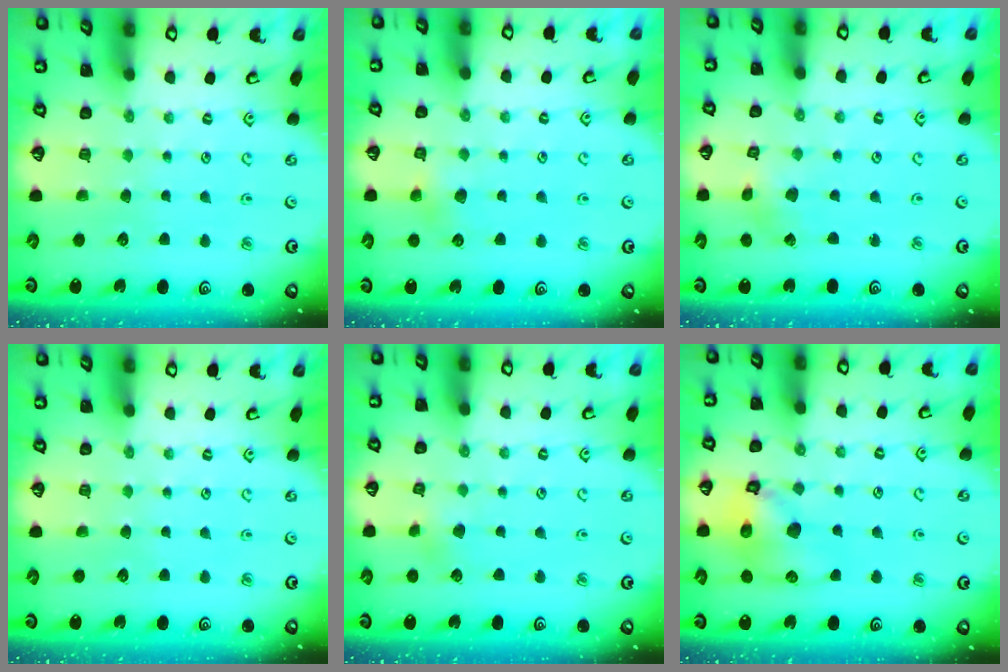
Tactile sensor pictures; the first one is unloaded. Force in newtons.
{"total": 4.6, "press": 4.4, "slide": 1.3}
{"total": 2.3, "press": 2.3, "slide": 0.3}
{"total": 0.0}
{"total": 3.8, "press": 3.8, "slide": 0.7}
{"total": 12.3, "press": 12.2, "slide": 1.7}